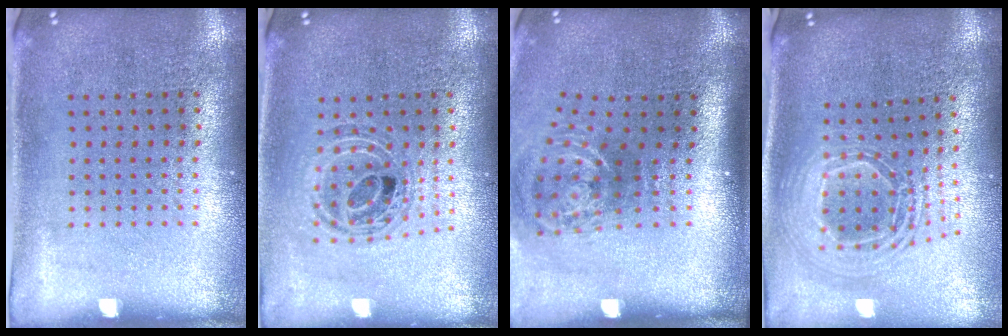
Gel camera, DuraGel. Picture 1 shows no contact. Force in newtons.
{"total": 0.9, "press": 0.9, "slide": 0.1}
{"total": 2.2, "press": 1.3, "slide": 1.7}
{"total": 2.2, "press": 1.7, "slide": 1.5}